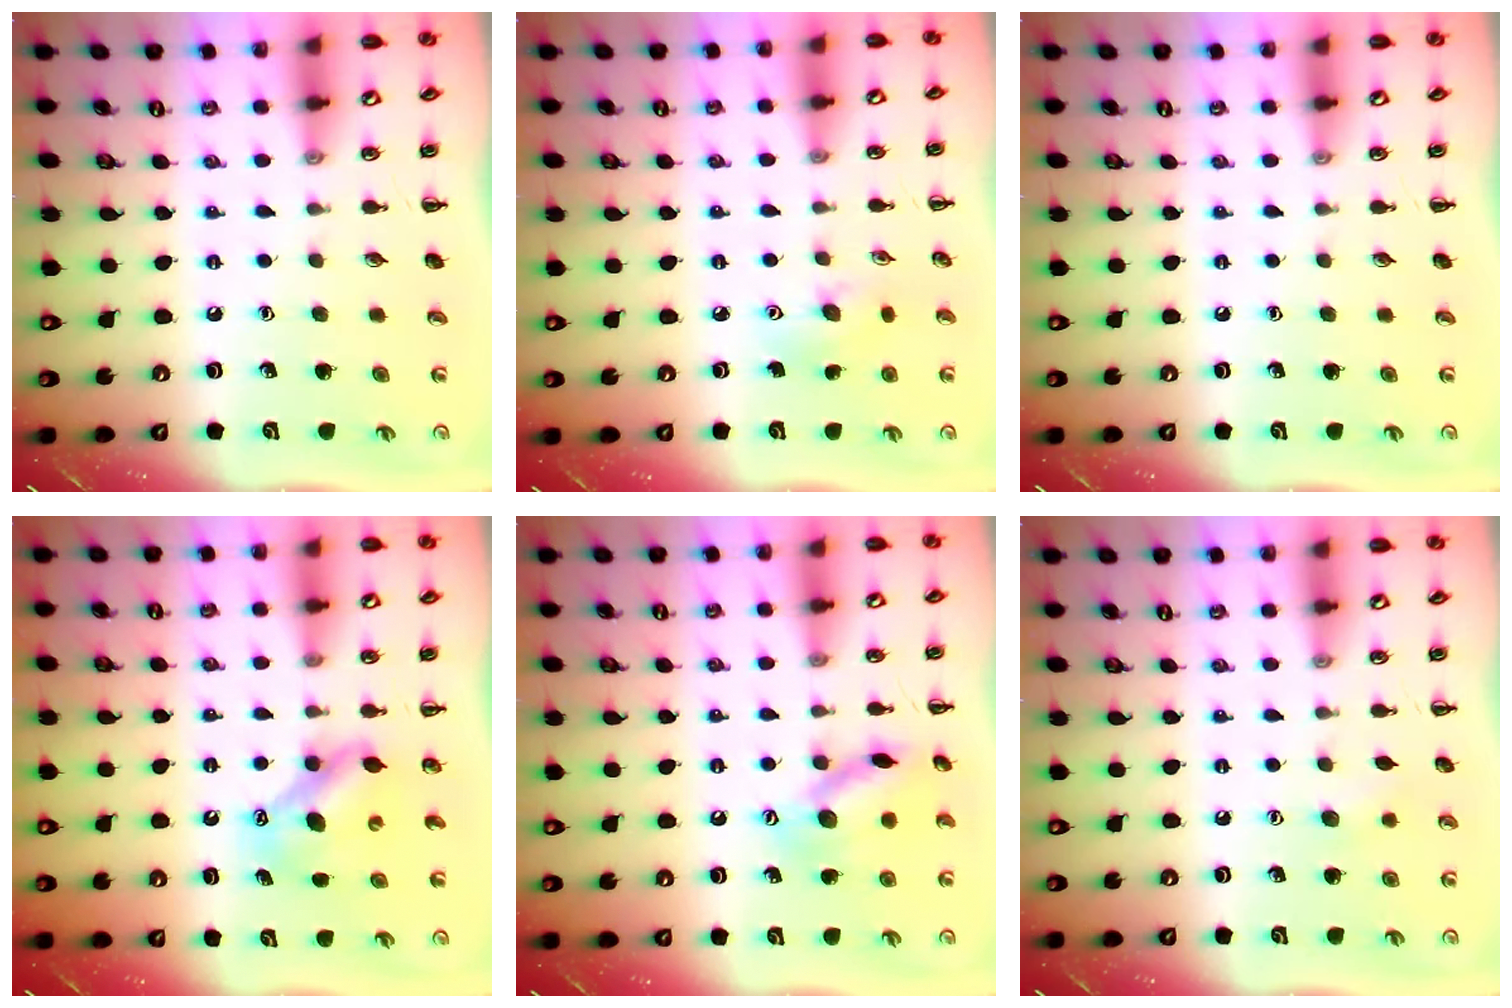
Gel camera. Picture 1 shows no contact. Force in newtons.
{"total": 5.6, "press": 5.5, "slide": 1.0}
{"total": 0.0}
{"total": 7.6, "press": 7.6, "slide": 1.0}
{"total": 13.0, "press": 13.0, "slide": 0.8}
{"total": 5.2, "press": 5.0, "slide": 1.3}